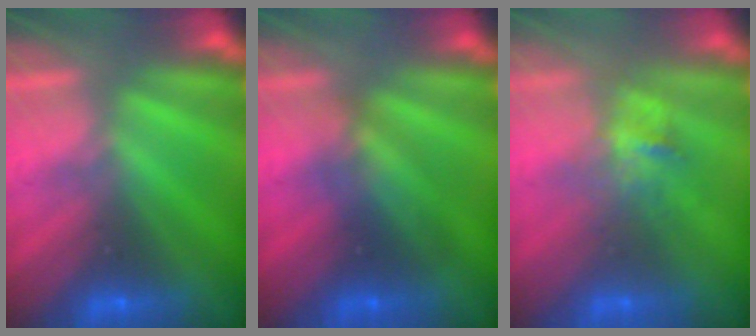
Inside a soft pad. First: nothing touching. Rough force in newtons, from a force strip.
{"total": 2.7}
{"total": 2.8}